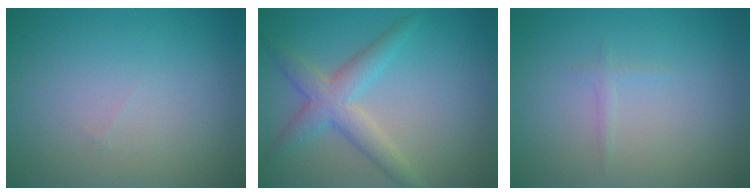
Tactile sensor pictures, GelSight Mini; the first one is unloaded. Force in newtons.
{"total": 3.8, "press": 3.8, "slide": 0.0}
{"total": 0.6, "press": 0.6, "slide": 0.0}